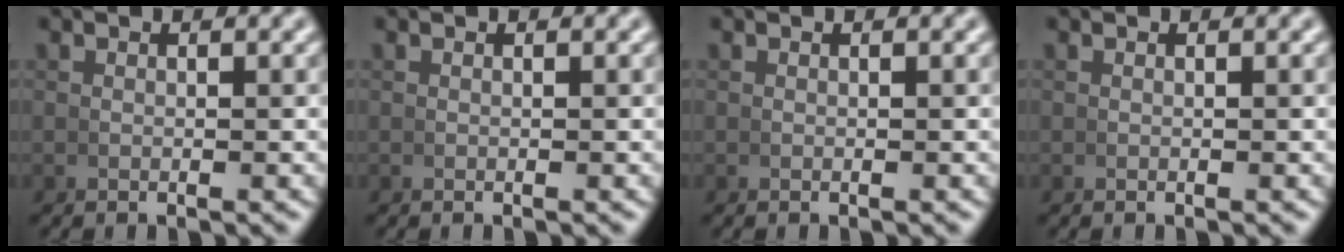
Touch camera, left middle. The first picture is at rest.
{"total": 0.0}
{"total": 0.0}
{"total": 0.0}